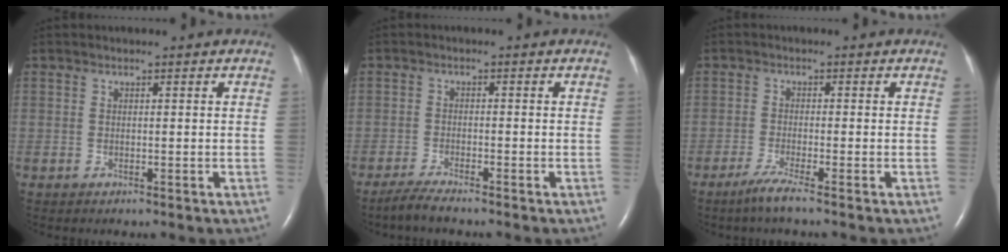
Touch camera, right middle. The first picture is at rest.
{"total": 3.1, "force": [-2.7, -0.1, 1.5], "torque": [-0.037, -0.011, -0.055]}
{"total": 3.1, "force": [-2.2, -0.6, 2.1], "torque": [-0.055, -0.013, -0.049]}